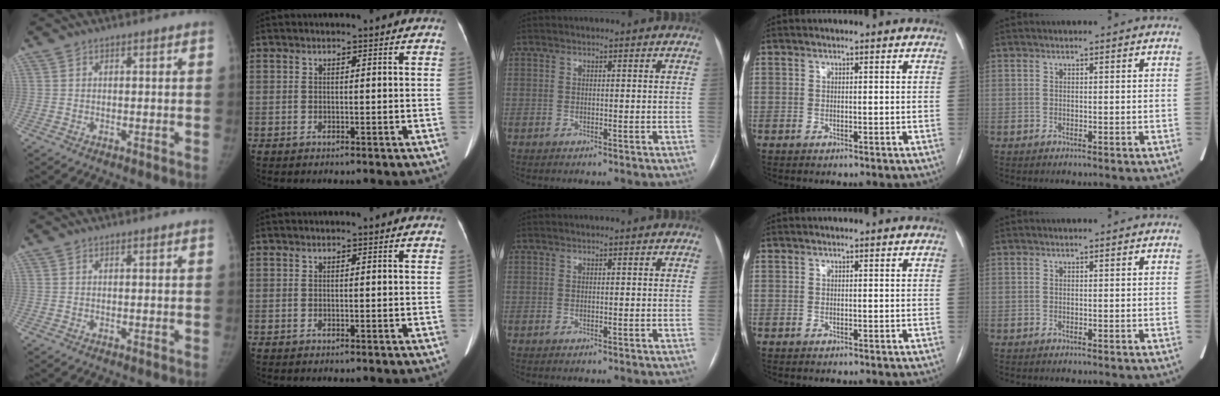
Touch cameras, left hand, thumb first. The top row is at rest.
{}